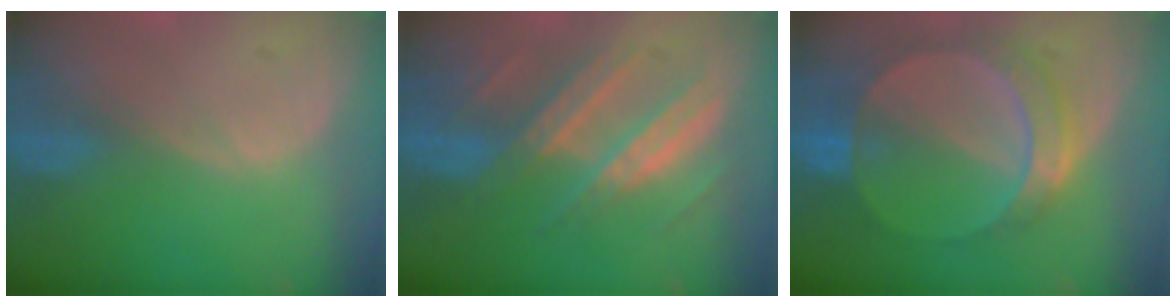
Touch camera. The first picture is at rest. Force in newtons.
{"total": 8.1, "press": 8.1, "slide": 0.4}
{"total": 7.8, "press": 7.5, "slide": 2.0}